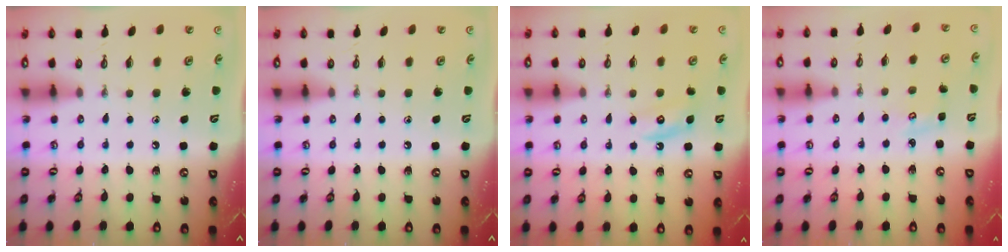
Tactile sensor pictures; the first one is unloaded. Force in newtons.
{"total": 0.0}
{"total": 4.1, "press": 4.0, "slide": 0.6}
{"total": 2.6, "press": 2.6, "slide": 0.3}